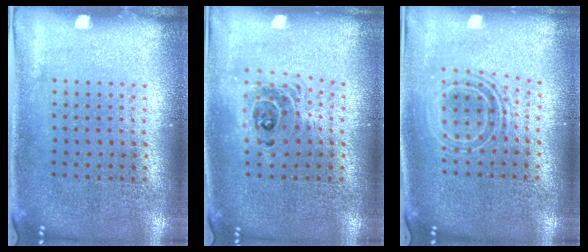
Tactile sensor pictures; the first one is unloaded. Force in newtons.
{"total": 1.5, "press": 1.3, "slide": 0.9}
{"total": 1.7, "press": 1.3, "slide": 1.1}